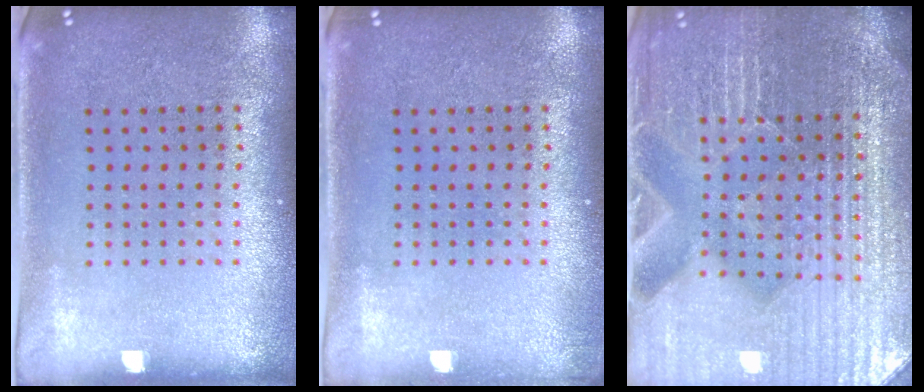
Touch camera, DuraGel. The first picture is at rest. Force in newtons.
{"total": 0.8, "press": 0.7, "slide": 0.4}
{"total": 5.4, "press": 5.0, "slide": 2.1}